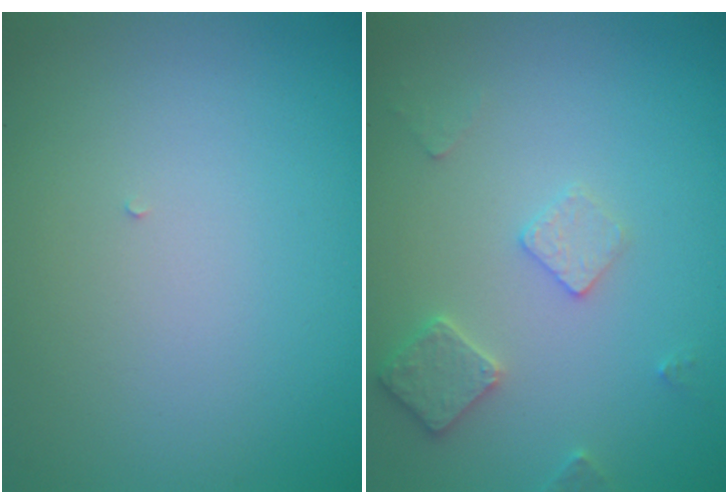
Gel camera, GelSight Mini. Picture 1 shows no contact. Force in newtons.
{"total": 2.5, "press": 2.4, "slide": 0.4}